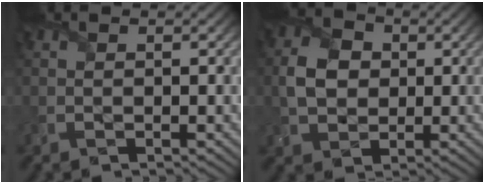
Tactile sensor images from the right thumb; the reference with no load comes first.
{"total": 5.2, "force": [0.3, 4.2, 3.0], "torque": [-0.073, 0.008, -0.002]}